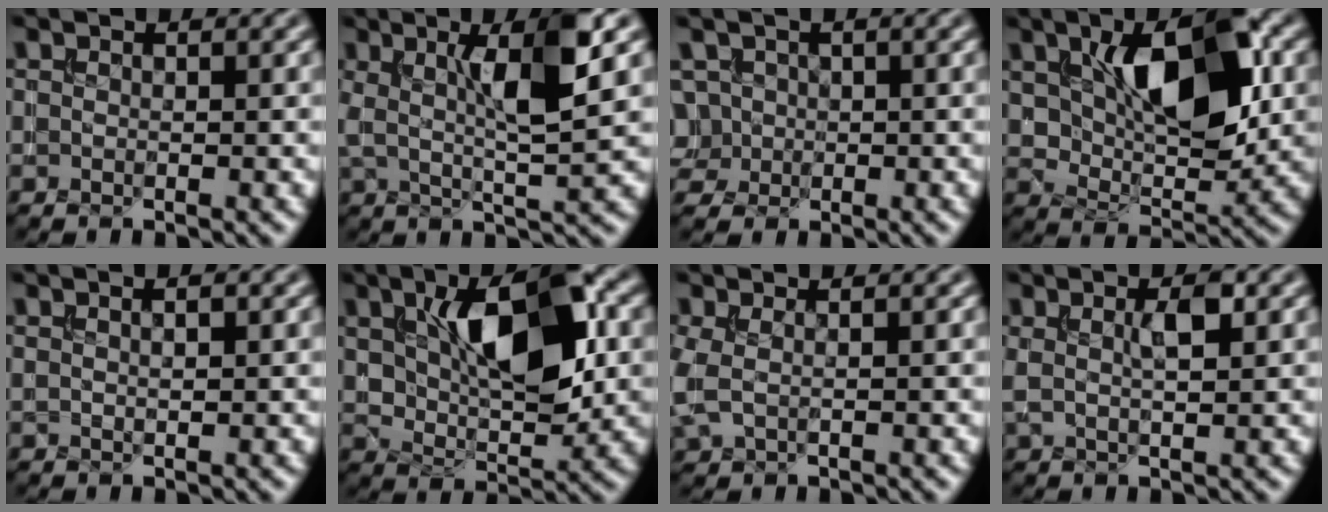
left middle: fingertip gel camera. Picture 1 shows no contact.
{"total": 7.0, "force": [1.8, 1.2, 6.7], "torque": [-0.115, 0.006, 0.031]}
{"total": 2.9, "force": [0.1, 2.8, 1.0], "torque": [-0.024, 0.015, 0.007]}
{"total": 9.6, "force": [2.6, 4.7, 7.9], "torque": [-0.130, 0.004, 0.047]}
{"total": 1.3, "force": [0.6, 0.4, 1.0], "torque": [-0.013, -0.005, 0.012]}
{"total": 9.6, "force": [2.4, 4.6, 8.1], "torque": [-0.133, 0.008, 0.042]}
{"total": 2.3, "force": [0.1, 1.4, 1.9], "torque": [-0.058, -0.001, 0.002]}
{"total": 2.7, "force": [0.9, 0.7, 2.4], "torque": [-0.045, 0.002, 0.016]}